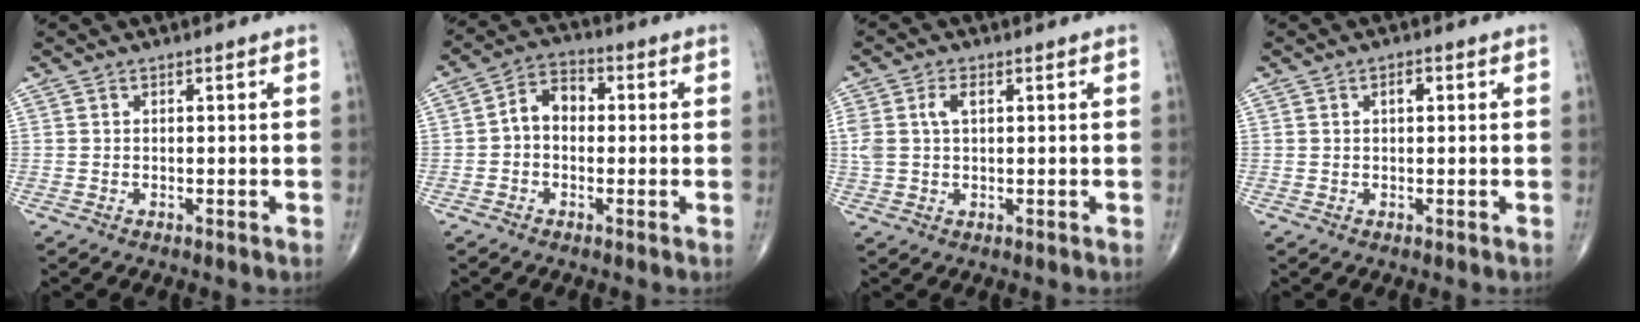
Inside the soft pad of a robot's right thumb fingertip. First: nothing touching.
{"total": 6.4, "force": [-0.1, 4.6, 4.4], "torque": [-0.059, 0.025, -0.015]}
{"total": 4.6, "force": [1.3, 2.6, 3.6], "torque": [-0.092, 0.013, 0.028]}
{"total": 1.7, "force": [0.5, 0.9, 1.4], "torque": [-0.021, 0.003, 0.007]}